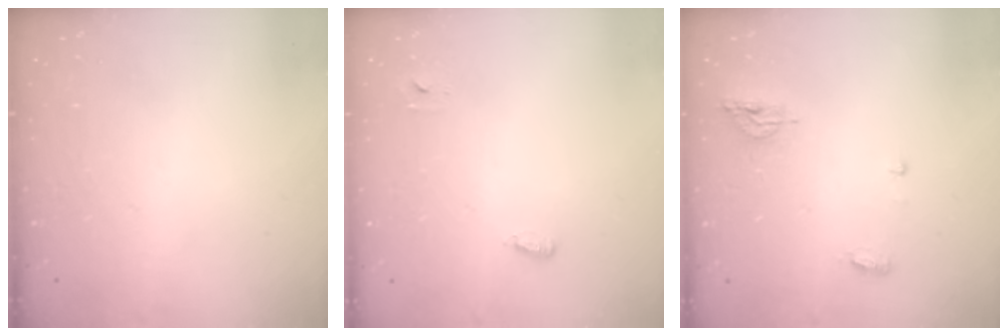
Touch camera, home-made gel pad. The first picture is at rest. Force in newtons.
{"total": 3.2, "press": 2.9, "slide": 1.4}
{"total": 9.0, "press": 5.9, "slide": 6.9}